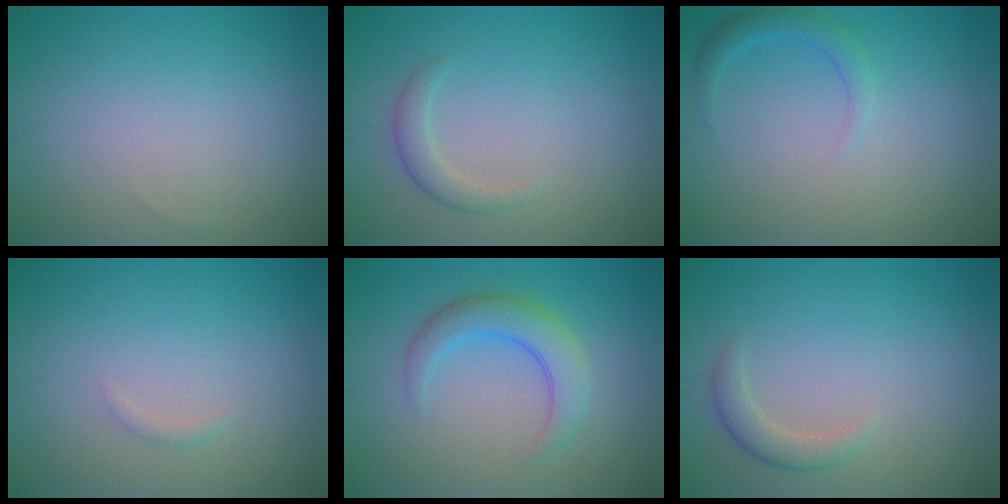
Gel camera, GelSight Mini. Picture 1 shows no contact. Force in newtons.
{"total": 1.6, "press": 1.6, "slide": 0.1}
{"total": 1.6, "press": 1.6, "slide": 0.1}
{"total": 0.5, "press": 0.5, "slide": 0.0}
{"total": 3.8, "press": 3.8, "slide": 0.1}
{"total": 1.8, "press": 1.8, "slide": 0.3}